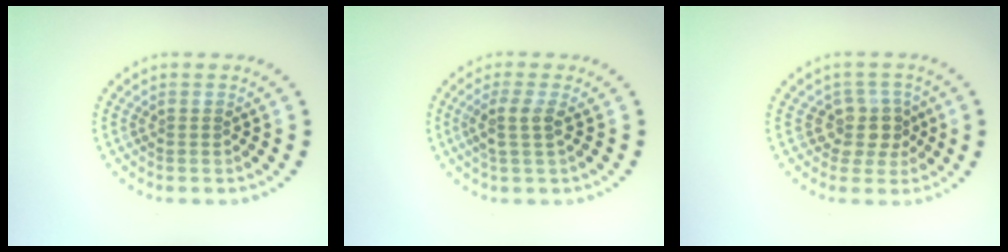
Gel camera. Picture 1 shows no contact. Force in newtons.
{"total": 2.1, "press": 1.7, "slide": 1.2}
{"total": 2.9, "press": 2.2, "slide": 1.8}